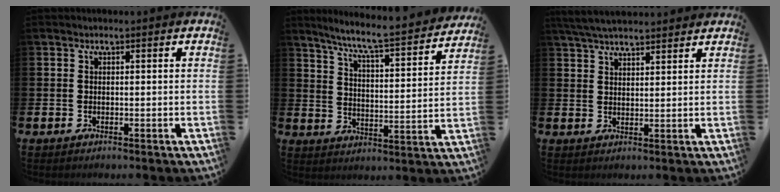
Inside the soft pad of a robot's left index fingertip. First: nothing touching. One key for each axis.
{"total": 7.5, "fx": 6.8, "fy": 0.1, "fz": 3.2, "tx": -0.081, "ty": -0.055, "tz": 0.111}
{"total": 4.6, "fx": 4.4, "fy": 0.7, "fz": 1.2, "tx": -0.038, "ty": -0.010, "tz": 0.082}